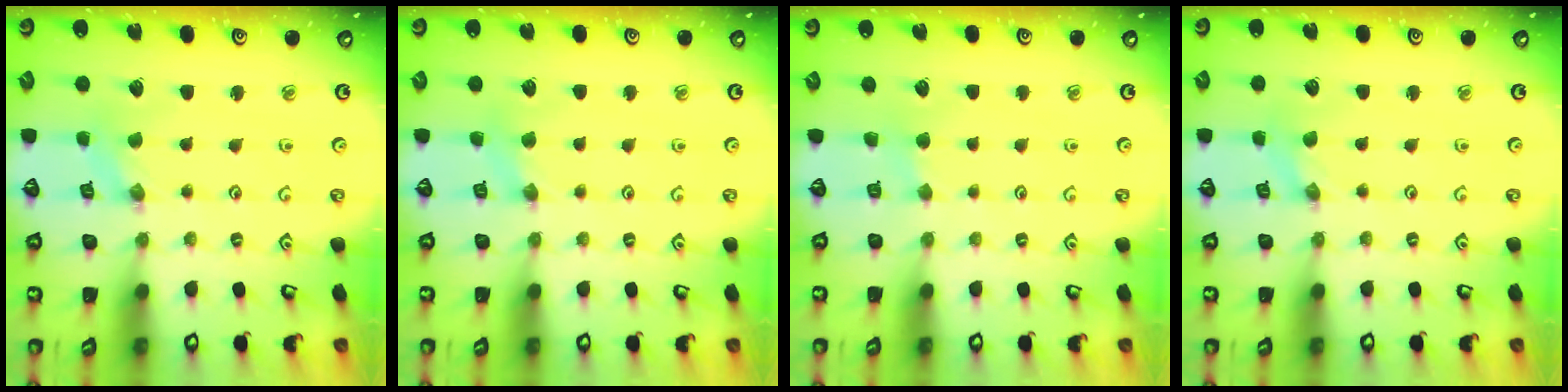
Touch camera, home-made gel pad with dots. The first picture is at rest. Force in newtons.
{"total": 2.7, "press": 2.7, "slide": 0.4}
{"total": 2.1, "press": 2.1, "slide": 0.4}
{"total": 0.0}